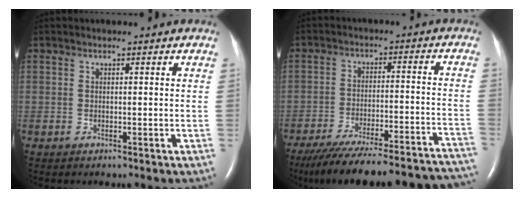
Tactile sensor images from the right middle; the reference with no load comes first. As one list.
[{"total": 29.5, "force": [-26.4, 4.0, 12.4], "torque": [-0.152, -0.029, -0.350]}]